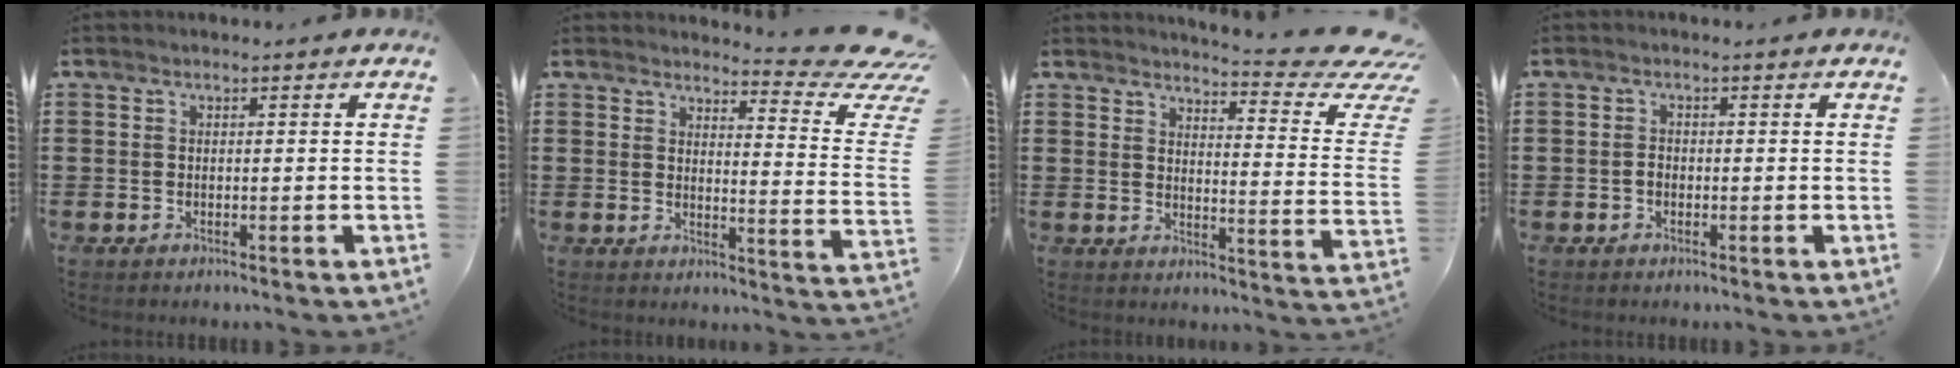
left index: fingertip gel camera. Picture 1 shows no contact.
{"total": 6.4, "force": [5.5, 0.4, 3.3], "torque": [-0.048, -0.049, 0.089]}
{"total": 5.8, "force": [4.9, 0.0, 3.0], "torque": [-0.050, -0.047, 0.075]}
{"total": 1.2, "force": [-0.4, 0.8, 0.7], "torque": [-0.024, -0.002, -0.011]}